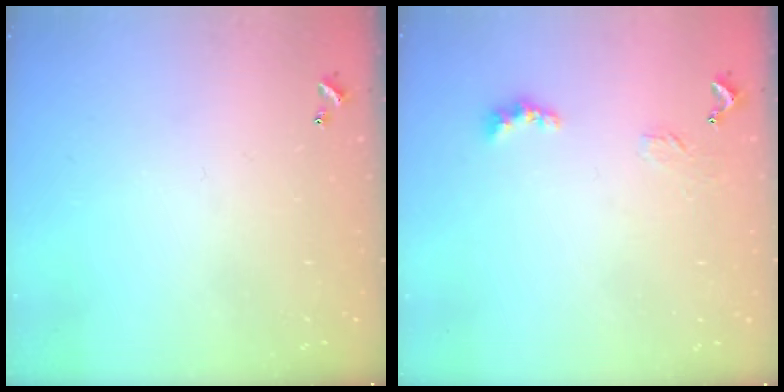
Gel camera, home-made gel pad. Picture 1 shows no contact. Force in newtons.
{"total": 1.6, "press": 1.5, "slide": 0.5}